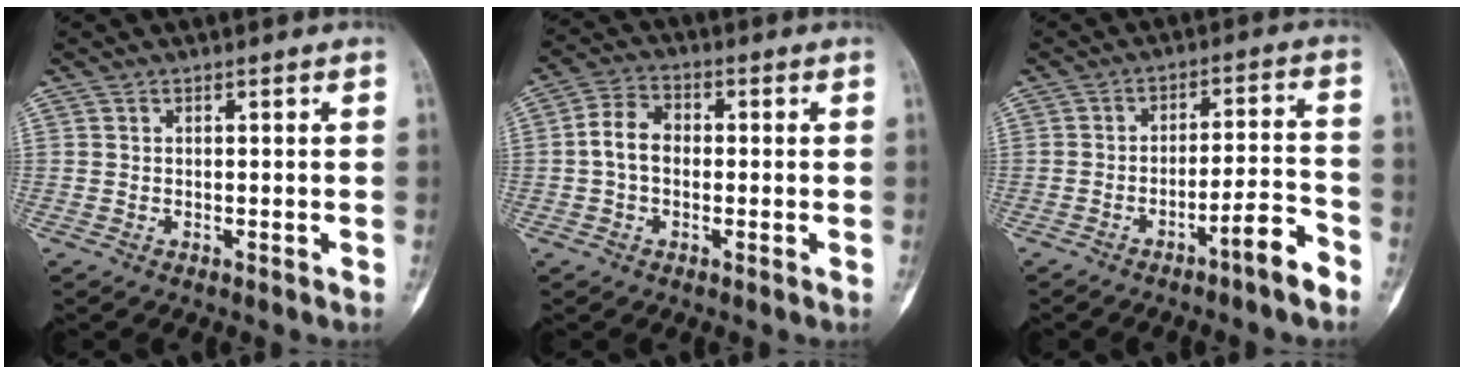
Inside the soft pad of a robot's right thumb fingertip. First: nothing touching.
{"total": 6.2, "force": [-0.6, 4.5, 4.2], "torque": [-0.068, 0.022, -0.020]}
{"total": 7.6, "force": [-4.9, 0.8, 5.7], "torque": [-0.087, 0.046, -0.075]}